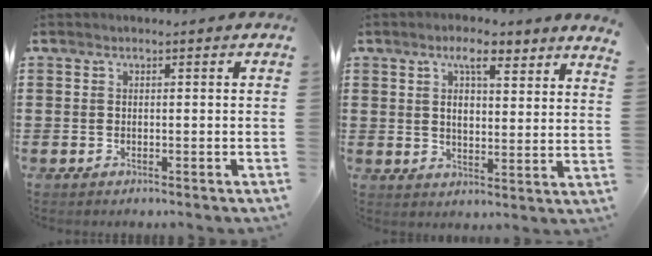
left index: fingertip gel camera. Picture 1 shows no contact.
{"total": 6.0, "force": [4.6, 1.6, 3.6], "torque": [-0.067, -0.011, 0.076]}